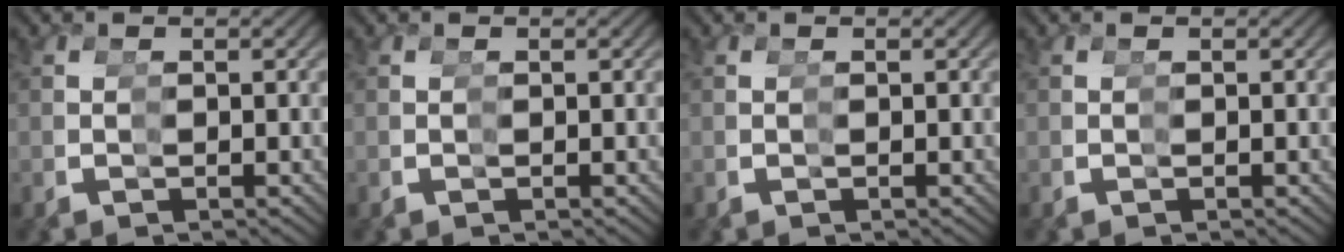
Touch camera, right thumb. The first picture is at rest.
{"total": 0.0}
{"total": 0.0}
{"total": 0.0}